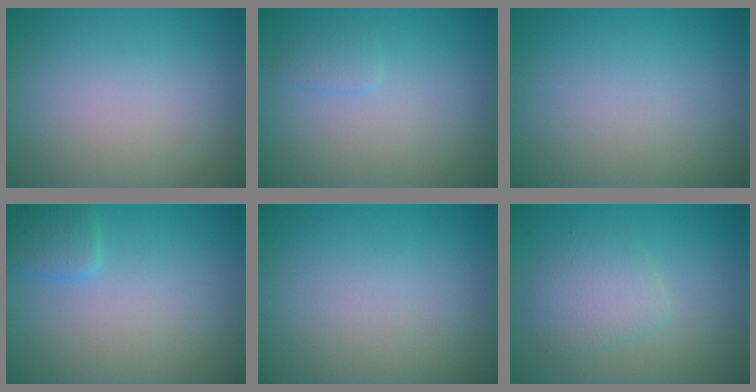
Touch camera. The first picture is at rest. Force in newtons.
{"total": 1.0, "press": 1.0, "slide": 0.0}
{"total": 0.0}
{"total": 2.1, "press": 2.1, "slide": 0.1}
{"total": 0.0}
{"total": 2.8, "press": 2.8, "slide": 0.1}